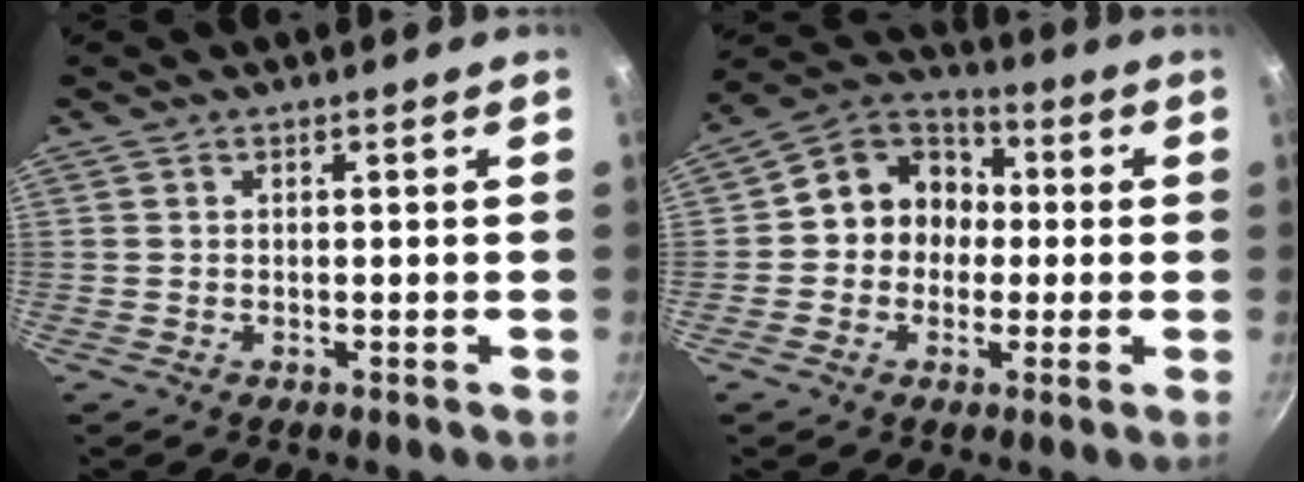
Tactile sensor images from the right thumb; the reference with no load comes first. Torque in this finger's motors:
{"motor_torque": [-0.58, 0.73, 0.35, -0.18, 0.05]}